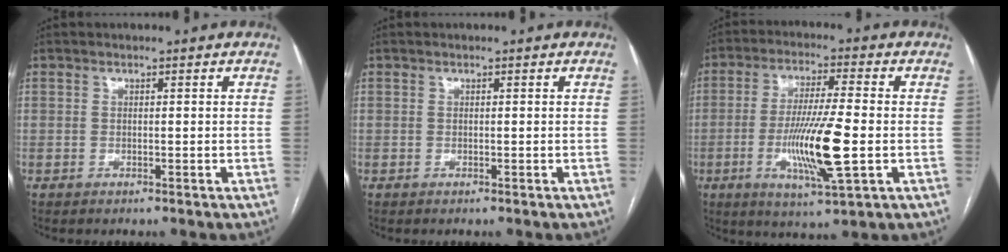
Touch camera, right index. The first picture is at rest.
{"total": 0.0}
{"total": 12.5, "force": [-2.7, 0.7, 12.2], "torque": [-0.231, -0.017, -0.050]}